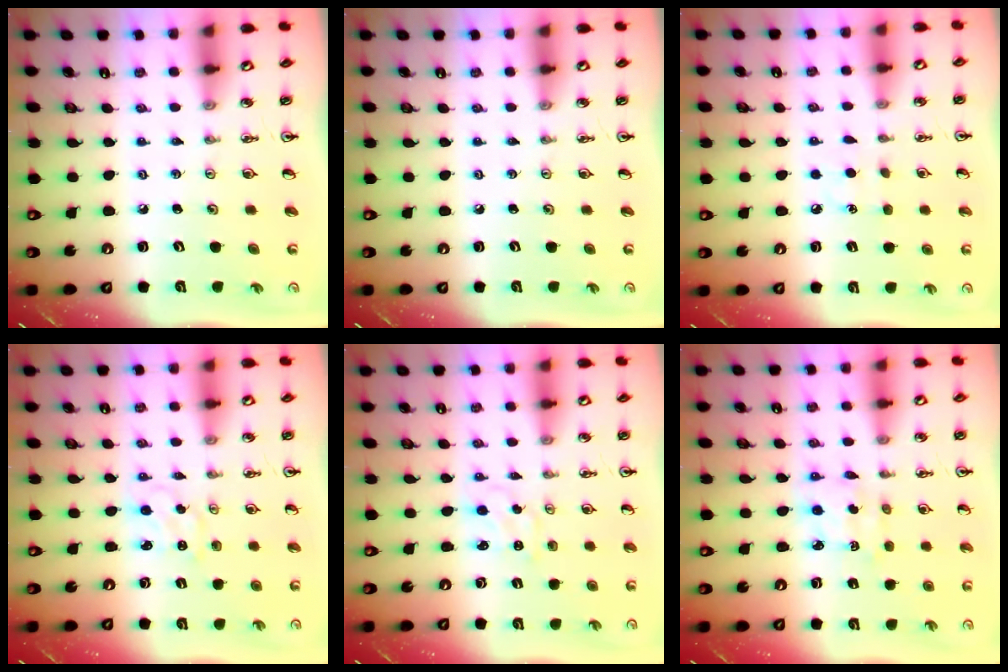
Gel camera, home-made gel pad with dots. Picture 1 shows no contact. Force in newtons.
{"total": 0.0}
{"total": 4.7, "press": 4.7, "slide": 0.5}
{"total": 1.4, "press": 1.4, "slide": 0.3}
{"total": 0.8, "press": 0.8, "slide": 0.3}
{"total": 2.9, "press": 2.9, "slide": 0.2}